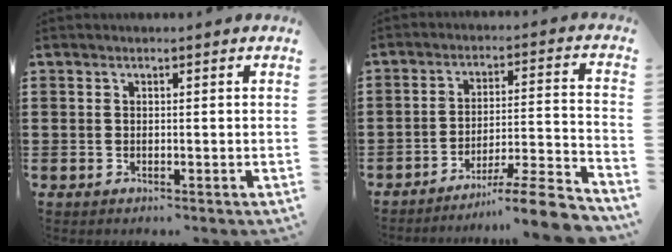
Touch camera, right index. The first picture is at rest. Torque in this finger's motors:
{"motor_torque": [2.14, 0.00, 0.27, 0.08]}